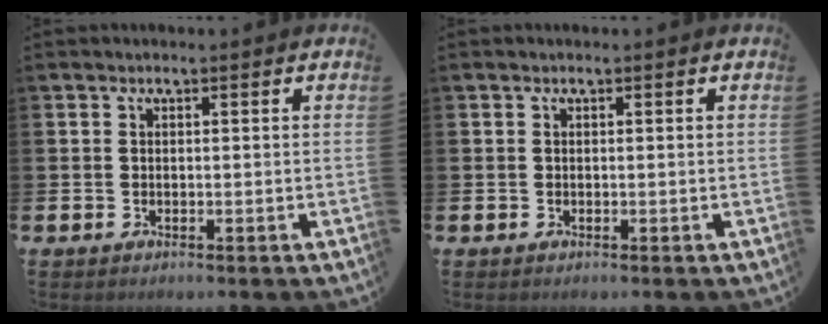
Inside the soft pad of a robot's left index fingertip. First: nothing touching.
{"total": 0.0}